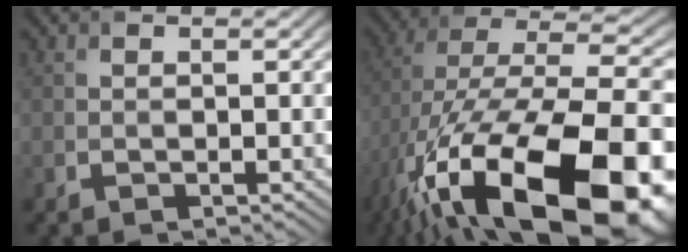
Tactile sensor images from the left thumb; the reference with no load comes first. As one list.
[{"total": 21.4, "force": [-10.9, 8.8, 16.2], "torque": [-0.280, -0.035, -0.158]}]